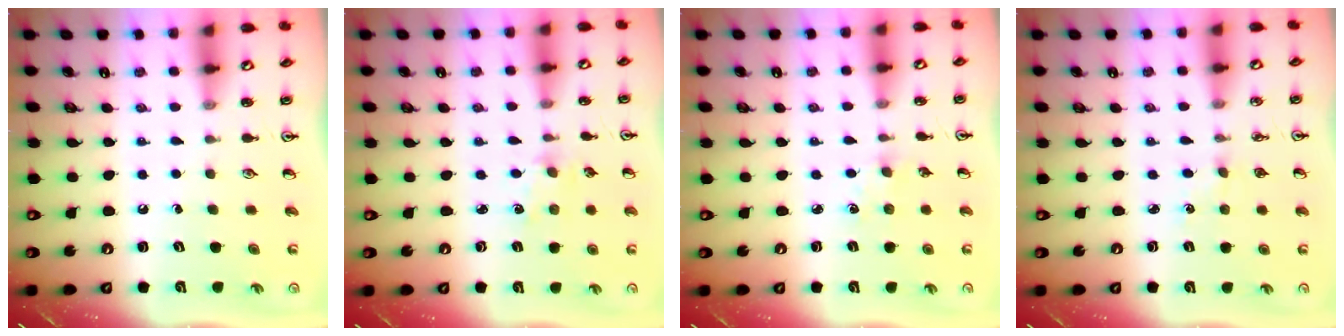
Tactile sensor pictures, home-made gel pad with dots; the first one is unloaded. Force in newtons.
{"total": 1.9, "press": 1.8, "slide": 0.4}
{"total": 2.8, "press": 2.7, "slide": 0.4}
{"total": 1.5, "press": 1.5, "slide": 0.3}